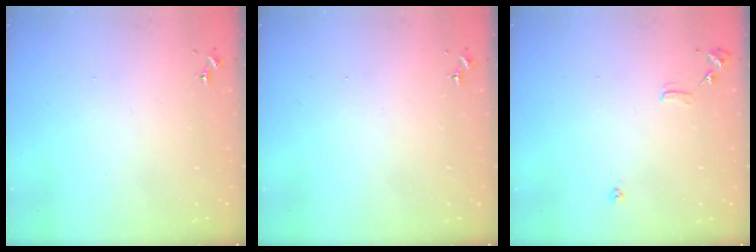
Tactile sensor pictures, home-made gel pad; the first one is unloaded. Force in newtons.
{"total": 0.0}
{"total": 7.4, "press": 7.4, "slide": 0.7}